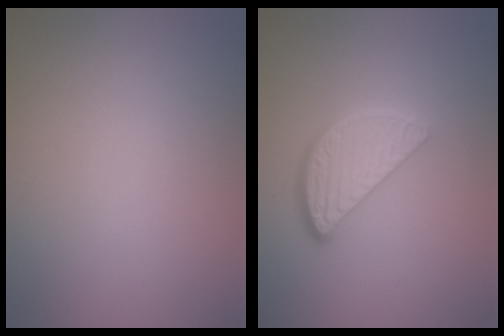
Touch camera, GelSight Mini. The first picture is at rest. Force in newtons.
{"total": 4.0, "press": 3.2, "slide": 2.4}